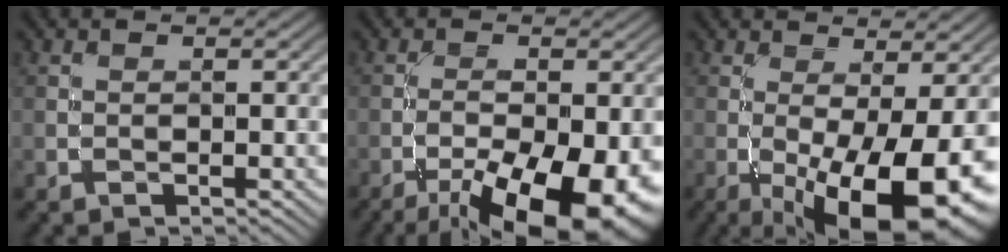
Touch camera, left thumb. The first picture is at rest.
{"total": 14.7, "force": [-8.0, 5.5, 11.1], "torque": [-0.176, -0.045, -0.105]}
{"total": 14.3, "force": [-4.9, 4.0, 12.8], "torque": [-0.195, -0.012, -0.068]}